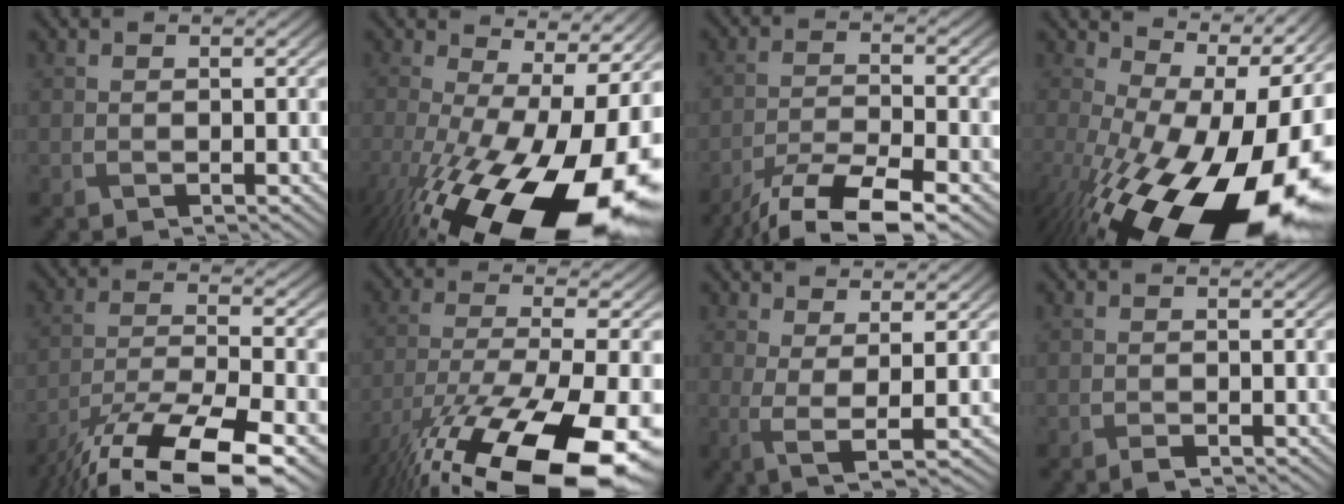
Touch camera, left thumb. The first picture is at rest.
{"total": 20.8, "force": [-5.9, 9.2, 17.7], "torque": [-0.299, -0.078, -0.061]}
{"total": 10.2, "force": [-7.8, 2.2, 6.1], "torque": [-0.110, -0.004, -0.139]}
{"total": 19.7, "force": [-4.5, 10.1, 16.3], "torque": [-0.249, -0.051, -0.052]}
{"total": 15.9, "force": [-12.1, 4.2, 9.5], "torque": [-0.193, -0.038, -0.198]}
{"total": 19.1, "force": [-12.7, 5.5, 13.1], "torque": [-0.260, -0.055, -0.199]}
{"total": 3.9, "force": [1.1, 0.9, 3.7], "torque": [-0.079, -0.005, 0.022]}
{"total": 0.7, "force": [-0.6, 0.0, 0.3], "torque": [-0.008, -0.002, -0.012]}